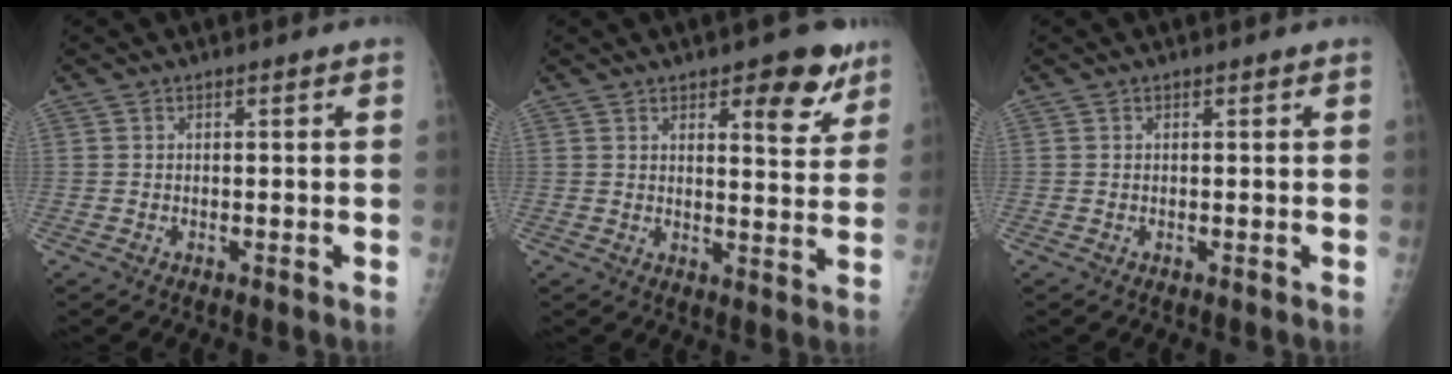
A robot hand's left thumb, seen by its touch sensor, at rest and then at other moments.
{"total": 9.3, "force": [5.5, 3.7, 6.5], "torque": [-0.054, -0.030, 0.070]}
{"total": 0.0}